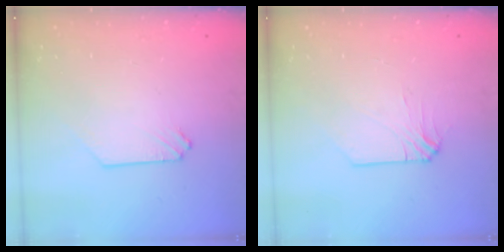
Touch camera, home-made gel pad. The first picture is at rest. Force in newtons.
{"total": 2.8, "press": 2.7, "slide": 0.6}